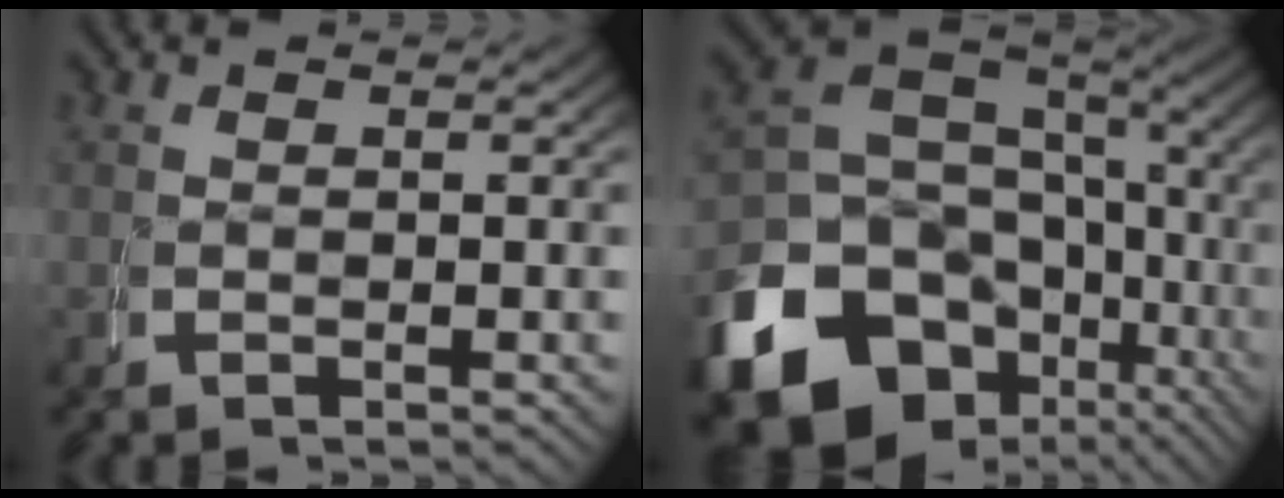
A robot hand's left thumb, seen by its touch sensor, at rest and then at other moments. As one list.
[{"total": 14.9, "force": [-3.9, 11.1, 9.1], "torque": [-0.174, -0.060, -0.036]}]